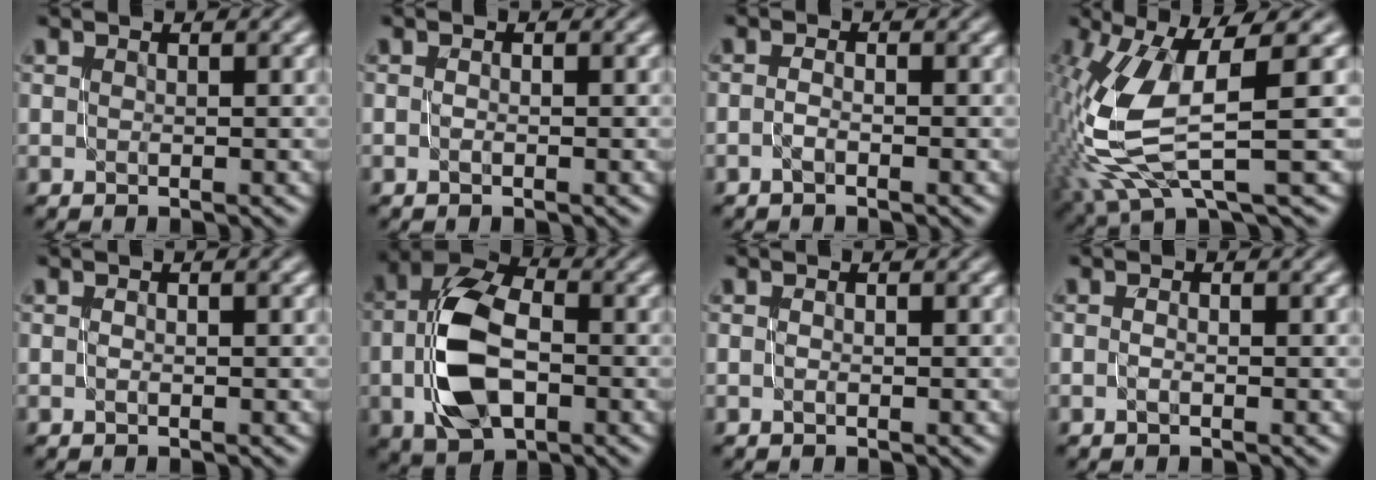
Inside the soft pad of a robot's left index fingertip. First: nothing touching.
{"total": 0.0}
{"total": 0.8, "force": [-0.6, 0.3, 0.4], "torque": [-0.012, 0.001, -0.016]}
{"total": 10.6, "force": [0.5, 3.5, 9.9], "torque": [-0.229, -0.013, 0.022]}
{"total": 0.7, "force": [-0.2, 0.3, 0.6], "torque": [-0.008, 0.001, -0.005]}
{"total": 8.5, "force": [-1.2, 5.4, 6.5], "torque": [-0.142, 0.006, -0.025]}
{"total": 0.0}
{"total": 0.5, "force": [-0.4, 0.2, 0.3], "torque": [-0.007, -0.003, -0.009]}